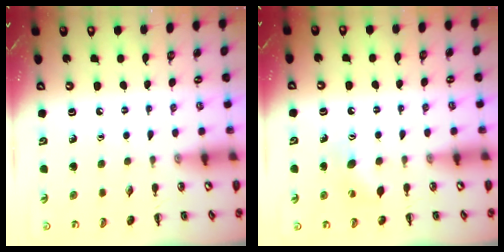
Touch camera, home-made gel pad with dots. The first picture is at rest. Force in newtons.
{"total": 6.7, "press": 6.4, "slide": 1.9}